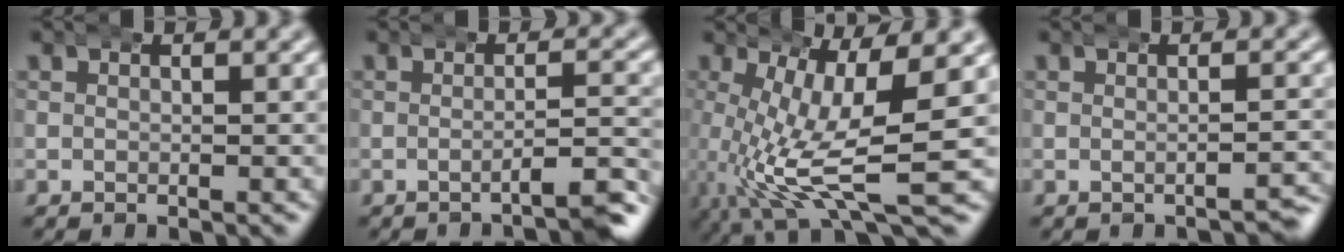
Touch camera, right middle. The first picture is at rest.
{"total": 3.5, "force": [-2.7, -0.2, 2.2], "torque": [-0.024, 0.000, -0.044]}
{"total": 9.3, "force": [-0.3, 3.7, 8.6], "torque": [-0.162, -0.025, 0.002]}
{"total": 2.1, "force": [-2.0, 0.0, 0.9], "torque": [-0.008, 0.007, -0.031]}